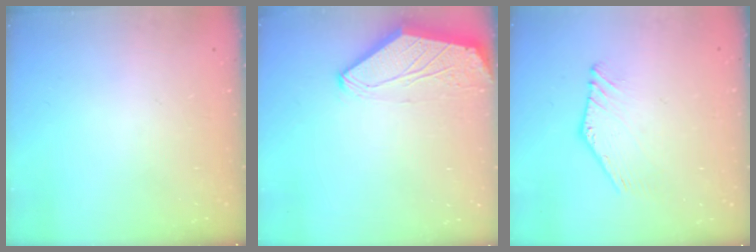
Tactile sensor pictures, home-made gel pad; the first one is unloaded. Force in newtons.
{"total": 0.0}
{"total": 2.4, "press": 2.4, "slide": 0.1}